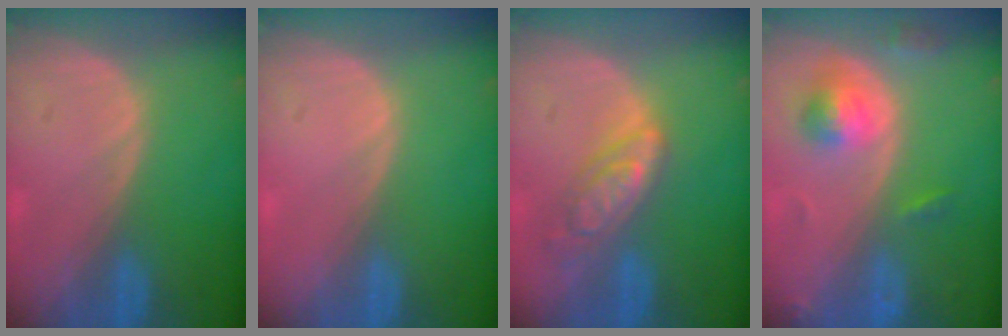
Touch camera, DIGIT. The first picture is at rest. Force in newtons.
{"total": 0.0}
{"total": 6.5, "press": 5.7, "slide": 3.0}
{"total": 5.4, "press": 4.9, "slide": 2.3}